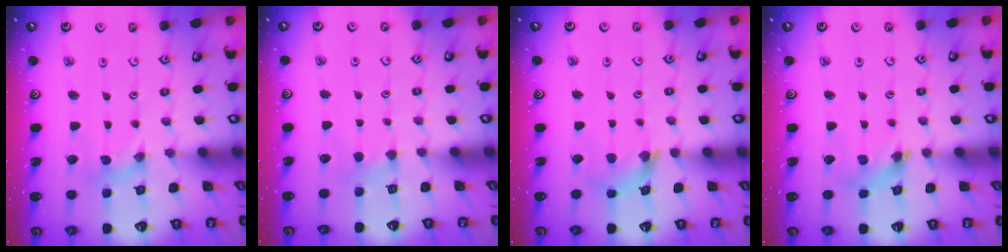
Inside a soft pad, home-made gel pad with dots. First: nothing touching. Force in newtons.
{"total": 2.5, "press": 2.5, "slide": 0.3}
{"total": 5.0, "press": 5.0, "slide": 0.4}
{"total": 3.6, "press": 3.6, "slide": 0.6}